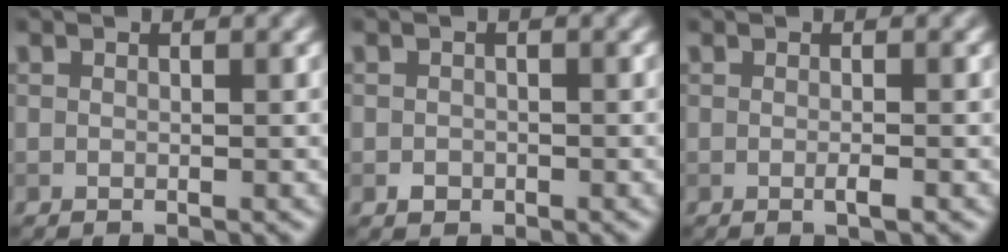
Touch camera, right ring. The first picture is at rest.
{"total": 1.0, "force": [-0.5, 0.8, 0.2], "torque": [0.003, -0.003, -0.009]}
{"total": 1.0, "force": [-0.4, 0.1, 0.9], "torque": [-0.014, -0.001, -0.008]}